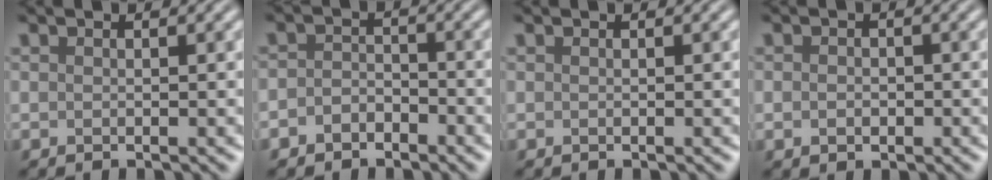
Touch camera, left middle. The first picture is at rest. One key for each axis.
{"total": 2.0, "fx": -1.3, "fy": 1.4, "fz": 0.7, "tx": -0.011, "ty": 0.006, "tz": -0.031}
{"total": 0.0}
{"total": 1.3, "fx": -0.2, "fy": 1.0, "fz": 0.8, "tx": -0.014, "ty": -0.001, "tz": -0.006}